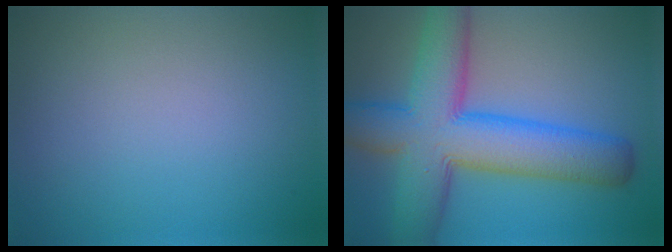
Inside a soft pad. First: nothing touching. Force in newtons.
{"total": 11.6, "press": 11.6, "slide": 0.3}